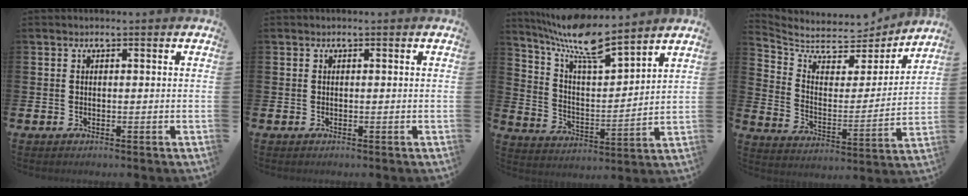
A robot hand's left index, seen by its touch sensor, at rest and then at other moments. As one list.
[{"total": 0.0}, {"total": 10.2, "force": [8.9, 1.4, 4.8], "torque": [-0.129, -0.049, 0.157]}, {"total": 6.5, "force": [6.0, 2.2, 0.8], "torque": [-0.061, -0.057, 0.100]}]